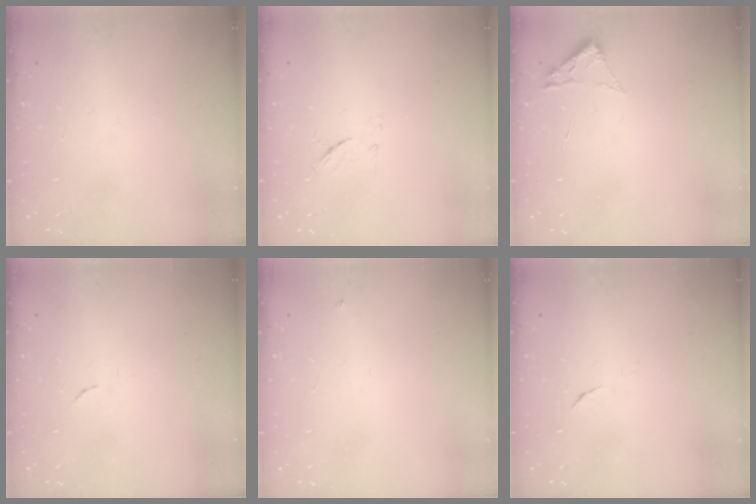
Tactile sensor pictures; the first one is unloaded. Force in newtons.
{"total": 6.8, "press": 6.6, "slide": 1.2}
{"total": 1.8, "press": 1.8, "slide": 0.2}
{"total": 3.3, "press": 3.3, "slide": 0.1}
{"total": 2.7, "press": 2.7, "slide": 0.4}
{"total": 3.9, "press": 3.9, "slide": 0.4}